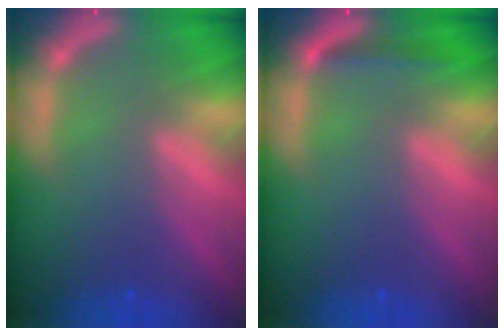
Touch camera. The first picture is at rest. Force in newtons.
{"total": 1.4}